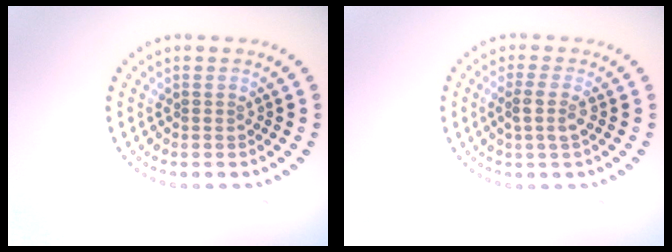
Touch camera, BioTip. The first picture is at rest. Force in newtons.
{"total": 2.1, "press": 1.6, "slide": 1.3}